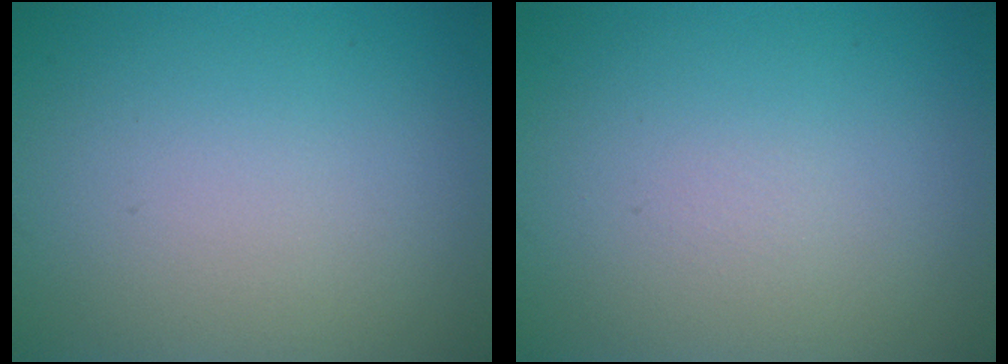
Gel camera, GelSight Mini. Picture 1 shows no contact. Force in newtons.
{"total": 0.0}